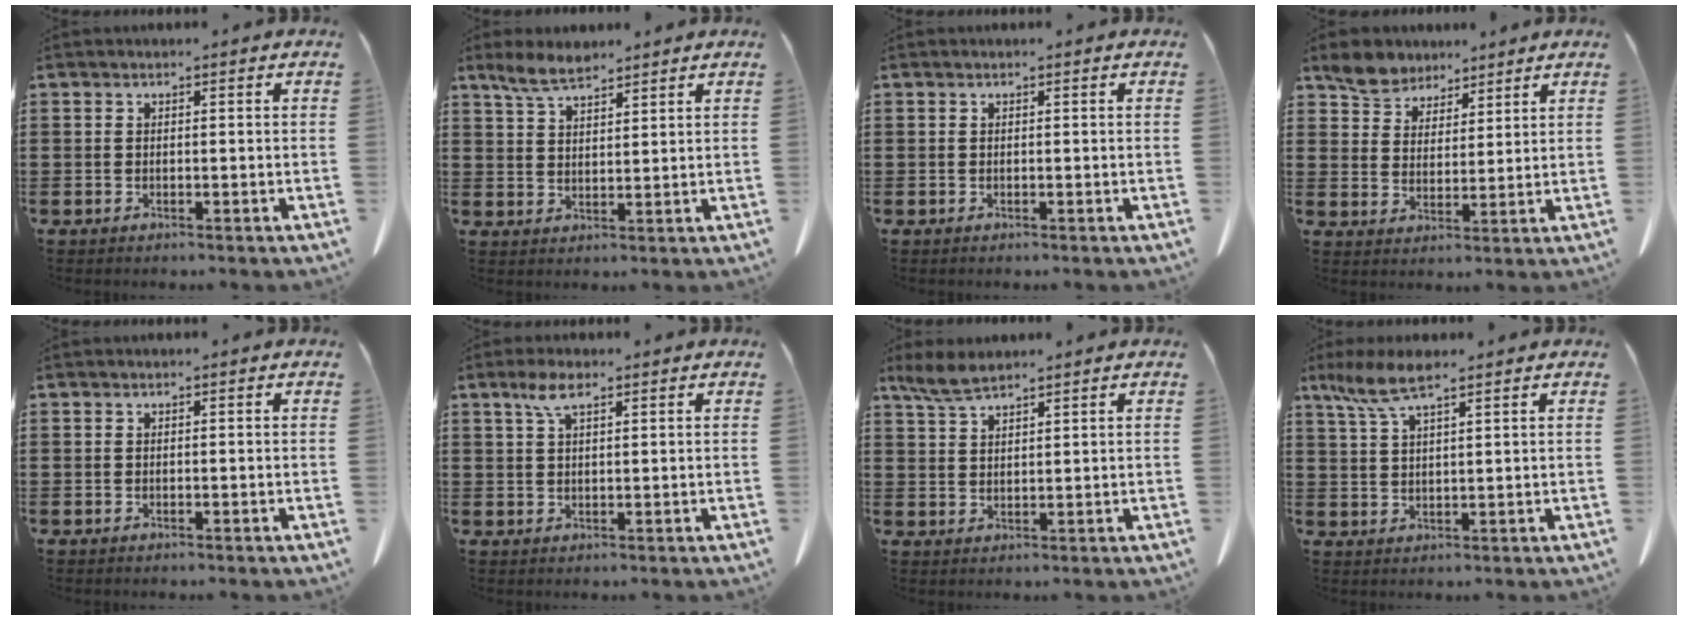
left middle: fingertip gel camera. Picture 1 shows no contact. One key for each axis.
{"total": 4.7, "fx": 3.8, "fy": 1.3, "fz": 2.4, "tx": -0.058, "ty": -0.006, "tz": 0.072}
{"total": 0.0}
{"total": 5.5, "fx": 4.9, "fy": 2.5, "fz": 0.4, "tx": -0.035, "ty": -0.011, "tz": 0.092}
{"total": 0.0}
{"total": 4.1, "fx": 2.2, "fy": 1.3, "fz": 3.2, "tx": -0.071, "ty": 0.005, "tz": 0.040}
{"total": 4.1, "fx": 3.3, "fy": 0.8, "fz": 2.3, "tx": -0.054, "ty": -0.004, "tz": 0.063}
{"total": 6.1, "fx": 4.0, "fy": 1.1, "fz": 4.4, "tx": -0.103, "ty": -0.006, "tz": 0.072}